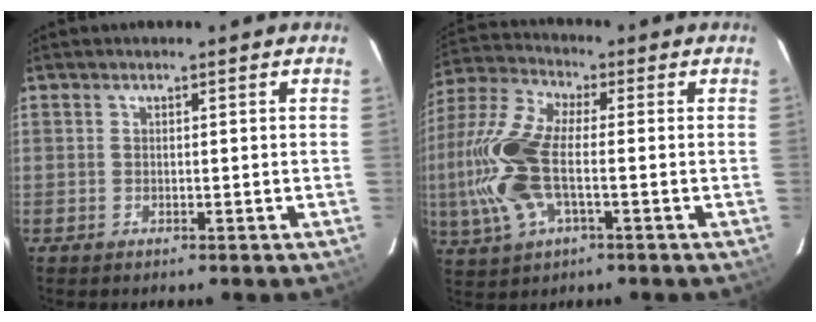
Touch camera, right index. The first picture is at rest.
{"total": 16.1, "force": [-2.4, 6.8, 14.3], "torque": [-0.323, 0.003, -0.052]}